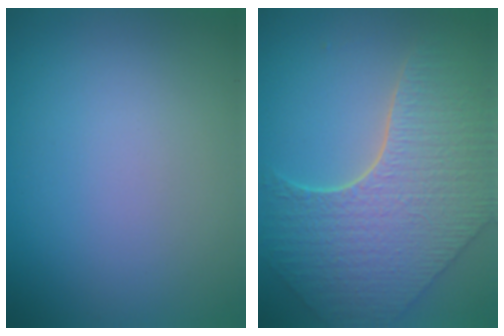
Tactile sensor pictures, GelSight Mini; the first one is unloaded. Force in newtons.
{"total": 8.5, "press": 6.1, "slide": 5.8}